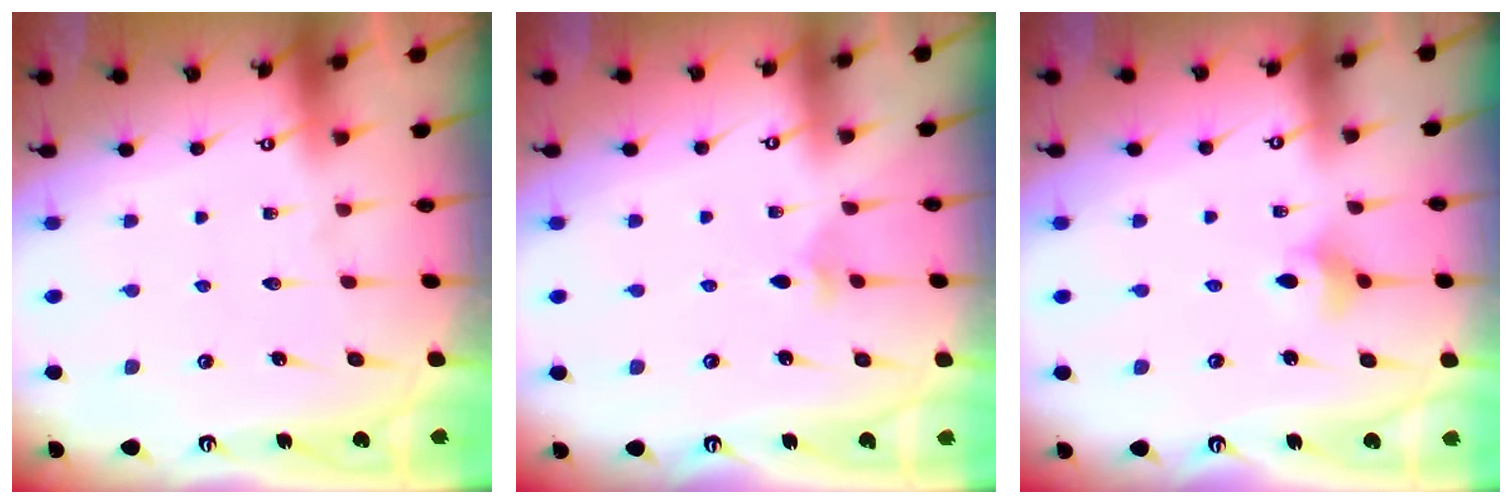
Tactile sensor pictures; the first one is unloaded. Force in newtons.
{"total": 2.3, "press": 2.3, "slide": 0.6}
{"total": 4.1, "press": 4.0, "slide": 0.7}